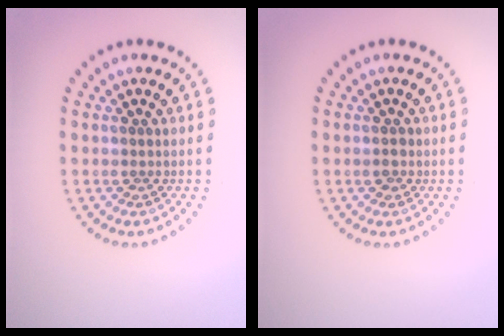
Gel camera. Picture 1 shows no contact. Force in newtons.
{"total": 1.0, "press": 1.0, "slide": 0.1}